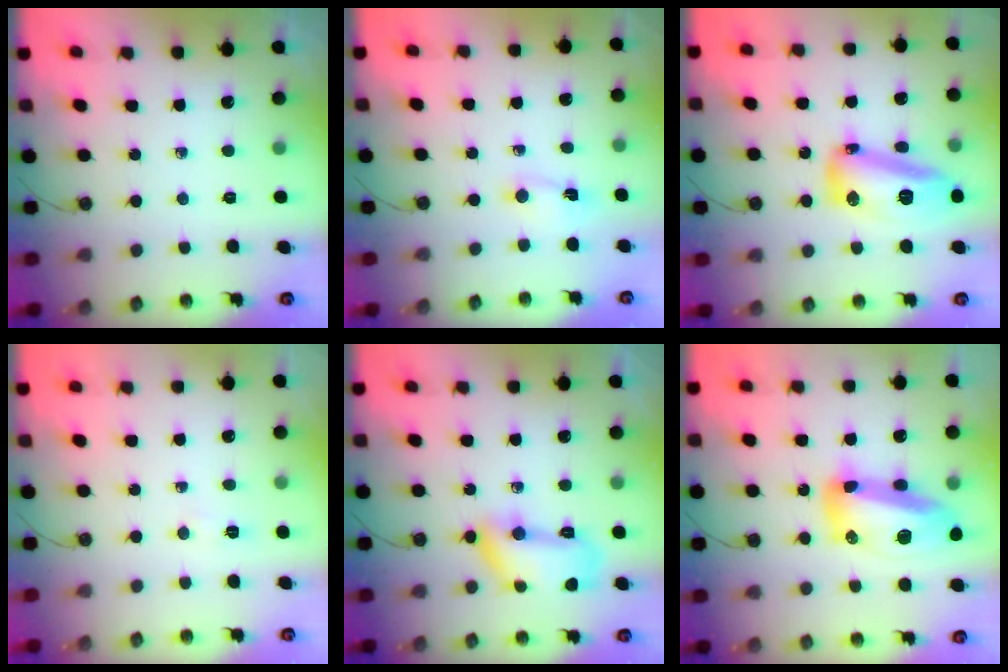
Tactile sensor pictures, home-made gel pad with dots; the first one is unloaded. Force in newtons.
{"total": 1.4, "press": 1.4, "slide": 0.1}
{"total": 15.8, "press": 15.7, "slide": 1.4}
{"total": 3.0, "press": 3.0, "slide": 0.5}
{"total": 13.2, "press": 13.2, "slide": 0.9}
{"total": 18.1, "press": 18.0, "slide": 2.0}